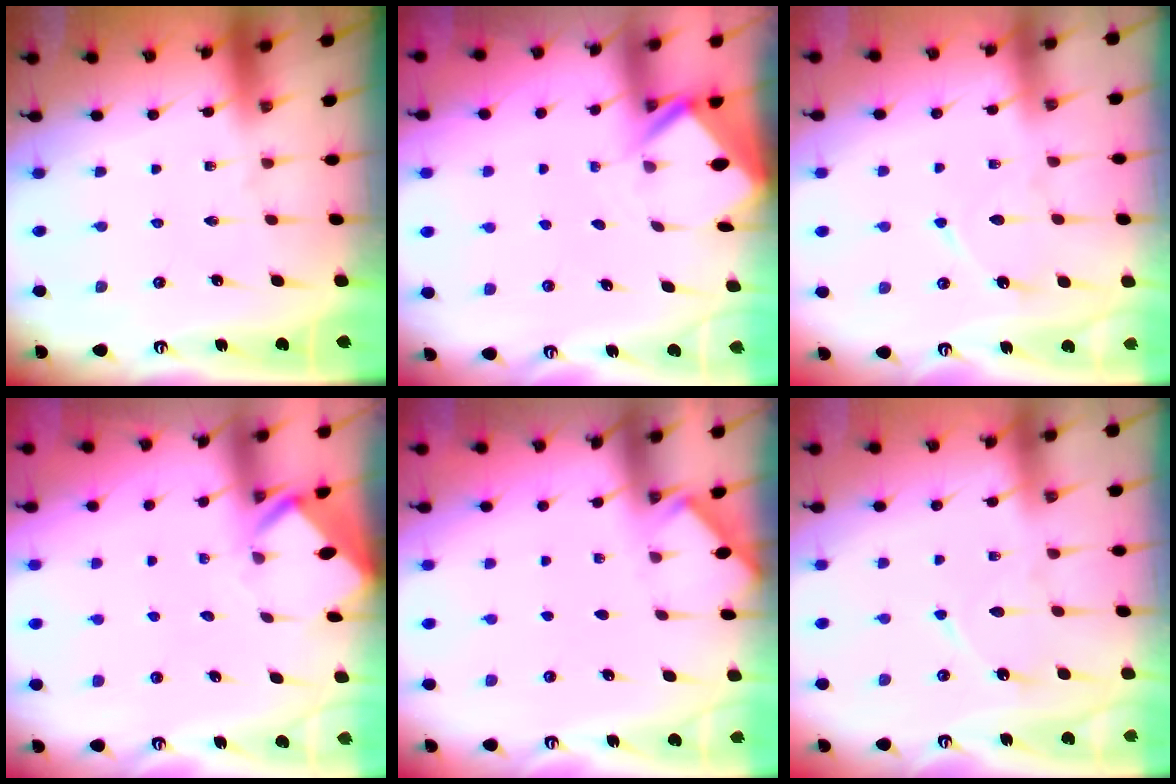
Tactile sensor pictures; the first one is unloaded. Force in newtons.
{"total": 2.4, "press": 2.4, "slide": 0.1}
{"total": 6.7, "press": 6.7, "slide": 0.7}
{"total": 3.0, "press": 3.0, "slide": 0.1}
{"total": 2.8, "press": 2.7, "slide": 0.4}
{"total": 6.7, "press": 6.7, "slide": 0.7}